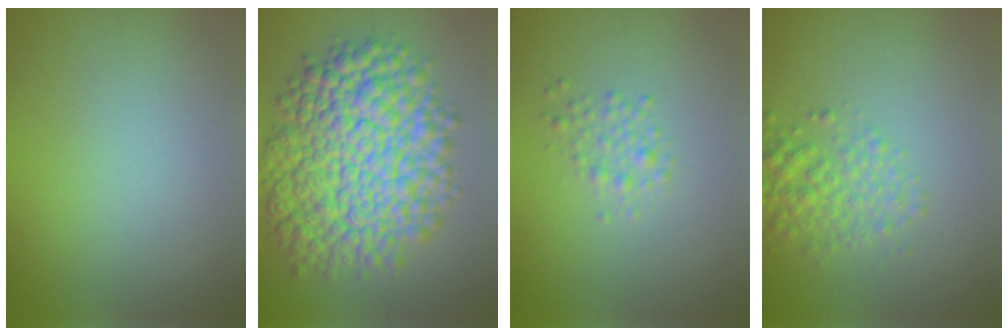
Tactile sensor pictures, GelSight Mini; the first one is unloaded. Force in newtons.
{"total": 12.6, "press": 12.6, "slide": 0.3}
{"total": 2.2, "press": 2.2, "slide": 0.1}
{"total": 3.3, "press": 3.3, "slide": 0.1}